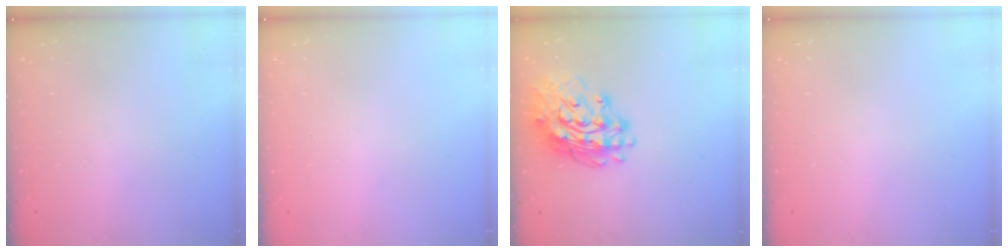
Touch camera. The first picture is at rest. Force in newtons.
{"total": 0.0}
{"total": 18.5, "press": 18.4, "slide": 2.1}
{"total": 0.0}